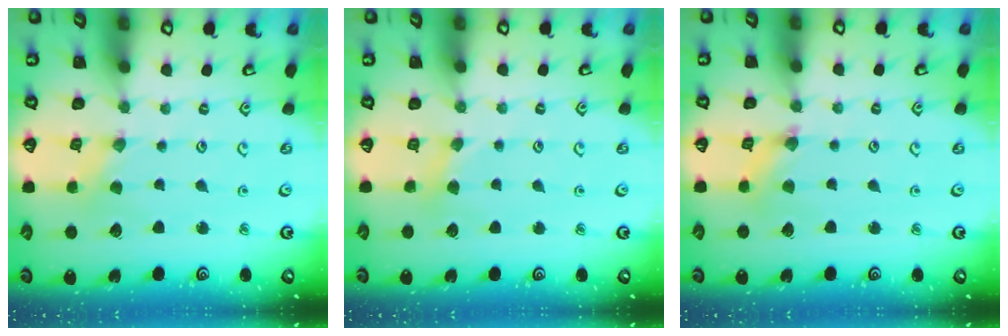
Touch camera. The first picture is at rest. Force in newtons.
{"total": 3.5, "press": 3.4, "slide": 0.3}
{"total": 2.0, "press": 2.0, "slide": 0.4}